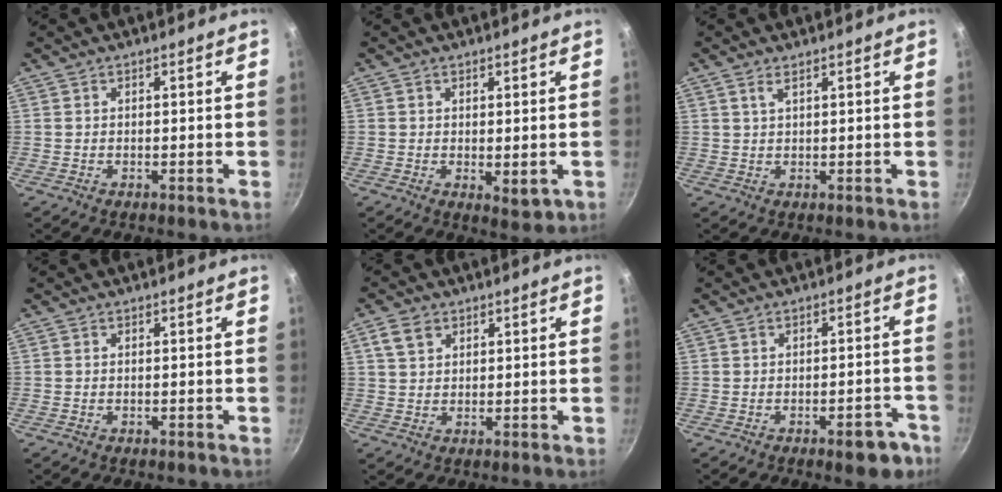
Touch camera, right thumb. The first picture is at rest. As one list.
[{"total": 3.4, "force": [0.2, 1.8, 2.8], "torque": [-0.040, -0.010, 0.005]}, {"total": 1.7, "force": [1.0, 0.6, 1.3], "torque": [-0.025, 0.000, 0.021]}, {"total": 0.0}, {"total": 4.2, "force": [2.1, 2.9, 2.2], "torque": [-0.030, 0.001, 0.038]}, {"total": 6.1, "force": [-3.5, 2.7, 4.2], "torque": [-0.026, 0.035, -0.034]}]